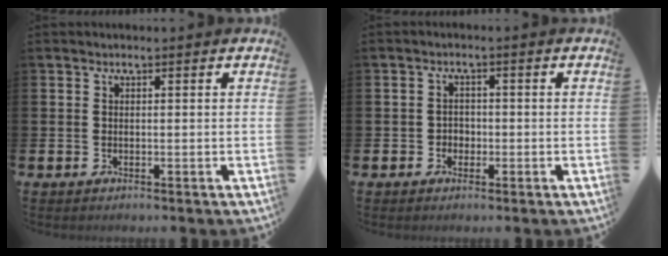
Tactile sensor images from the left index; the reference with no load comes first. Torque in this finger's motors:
{"motor_torque": [-0.22, 0.10, -0.05, 0.00]}